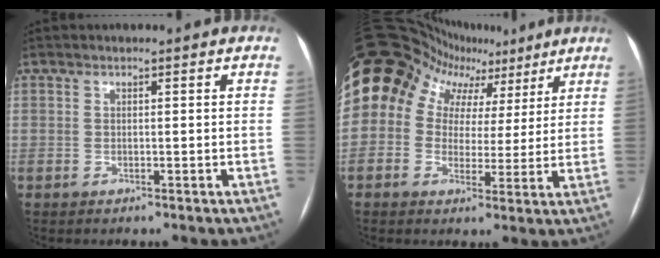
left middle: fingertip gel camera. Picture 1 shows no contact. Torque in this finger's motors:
{"motor_torque": [1.77, -0.37, 1.05, 0.21]}